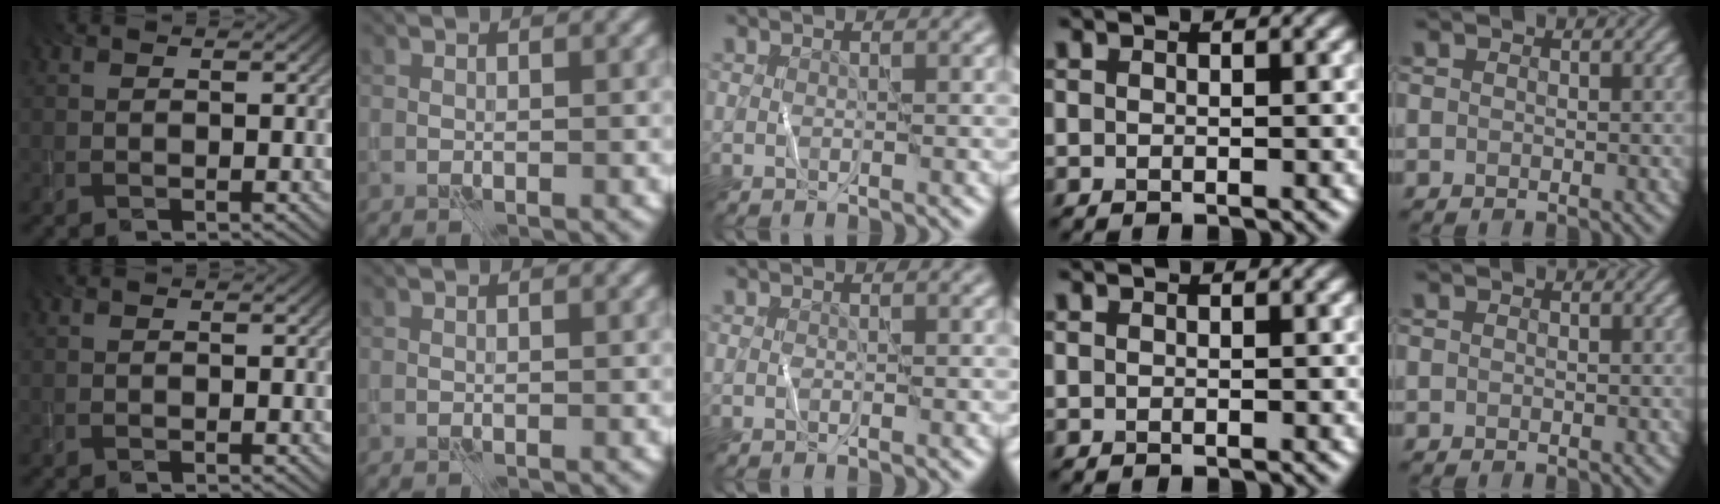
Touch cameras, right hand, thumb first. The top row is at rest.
{}